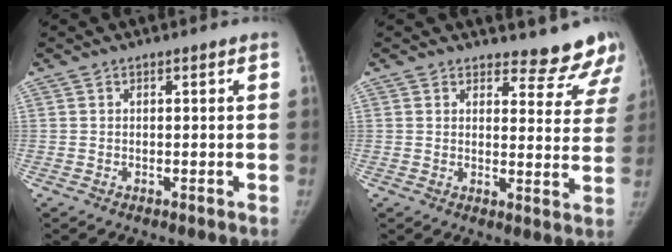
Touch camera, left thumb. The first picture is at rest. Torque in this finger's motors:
{"motor_torque": [0.40, -0.15, 0.48, -0.30, -0.09]}